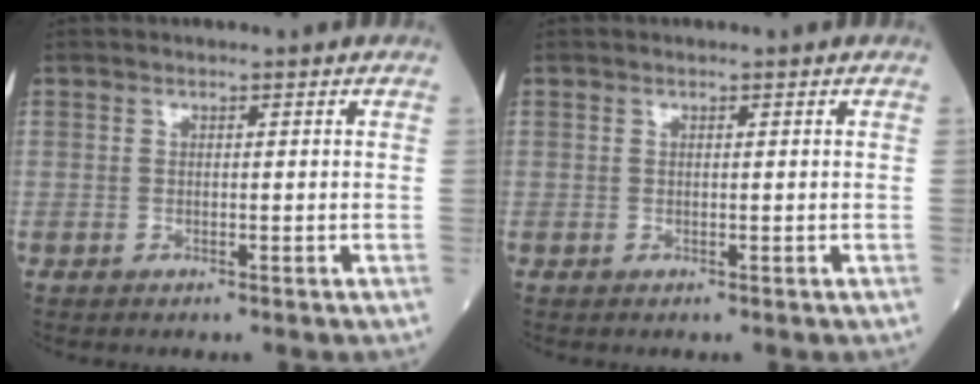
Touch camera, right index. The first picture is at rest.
{"total": 0.0}